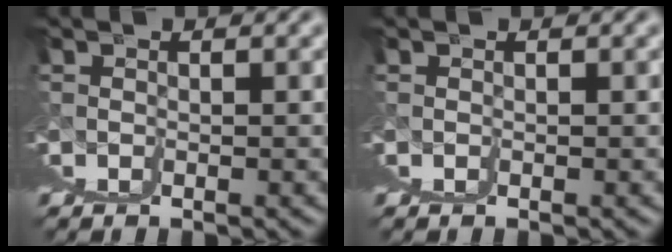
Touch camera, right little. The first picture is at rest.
{"total": 0.0}